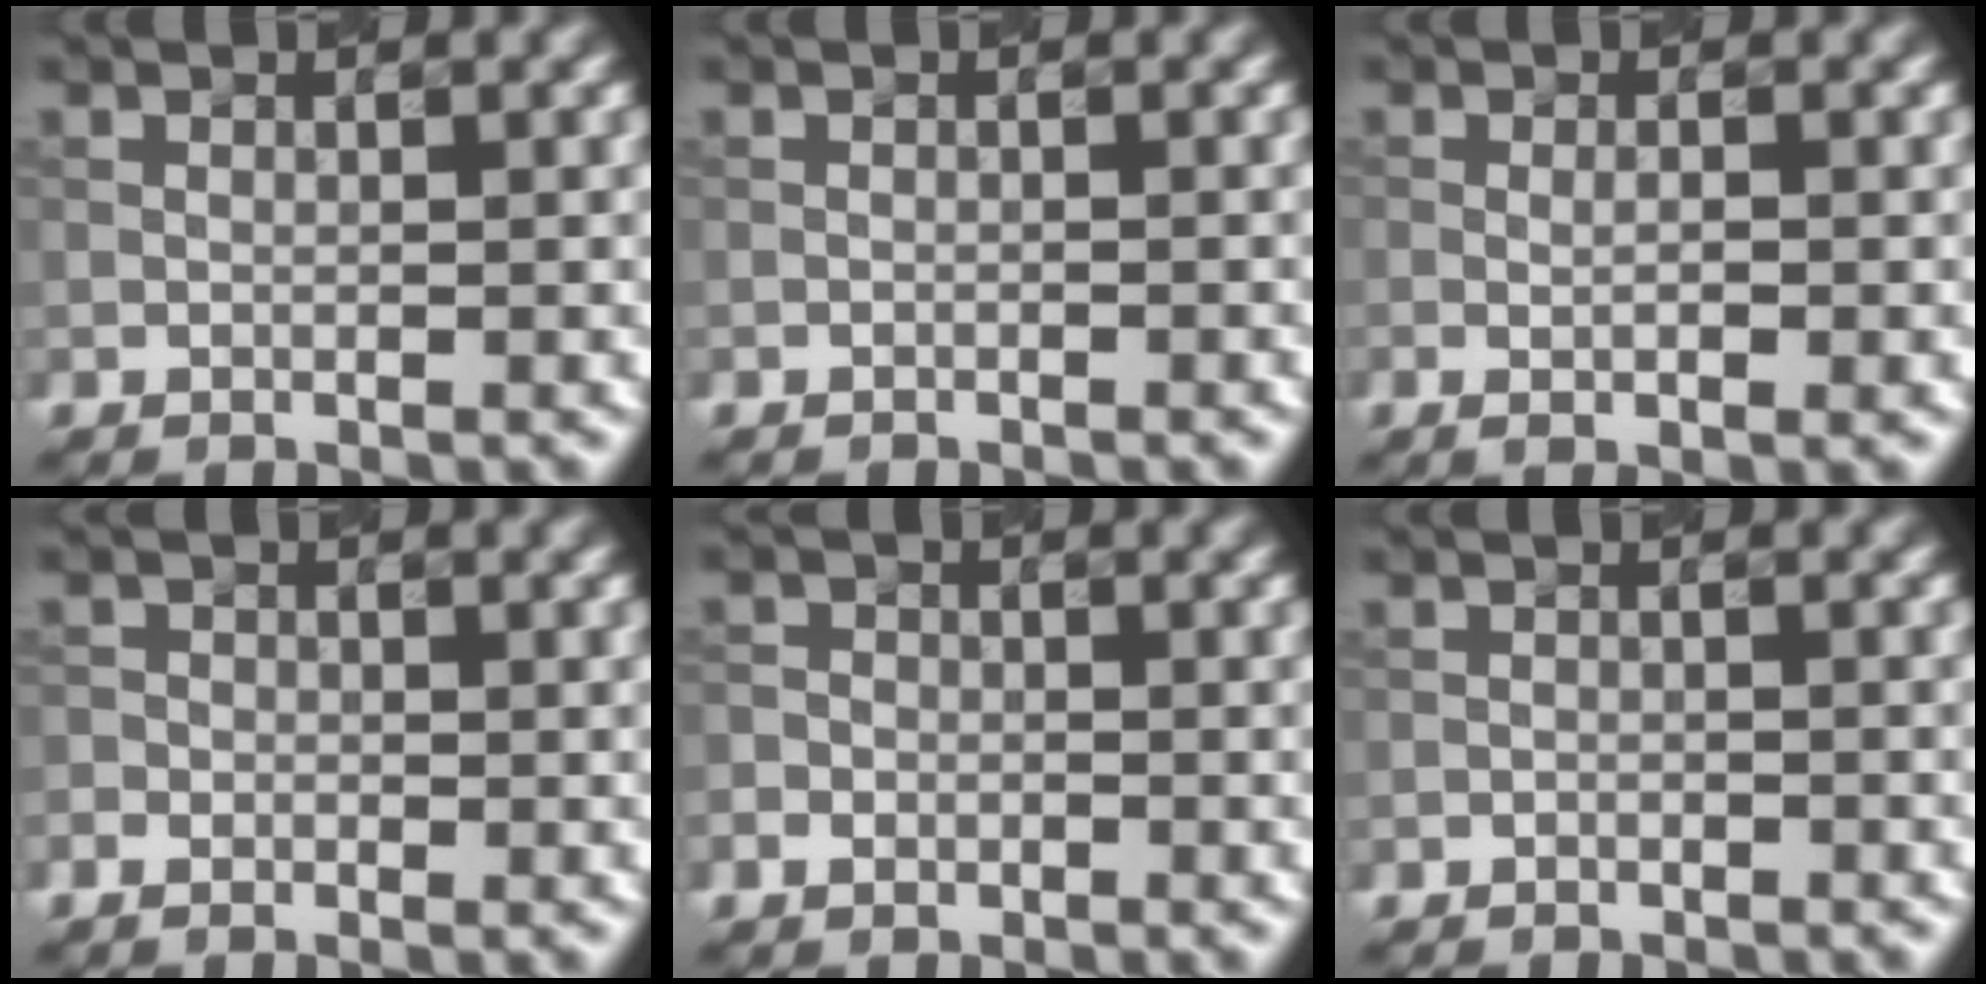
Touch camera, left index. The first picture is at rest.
{"total": 0.5, "force": [-0.5, 0.1, 0.0], "torque": [0.003, -0.001, -0.009]}
{"total": 1.9, "force": [-0.3, 0.3, 1.8], "torque": [-0.031, -0.005, -0.006]}
{"total": 1.3, "force": [-0.7, 0.9, 0.4], "torque": [-0.001, 0.001, -0.014]}
{"total": 1.8, "force": [-1.0, 1.5, 0.5], "torque": [0.003, 0.003, -0.023]}
{"total": 0.7, "force": [-0.6, 0.4, 0.0], "torque": [0.003, -0.001, -0.011]}